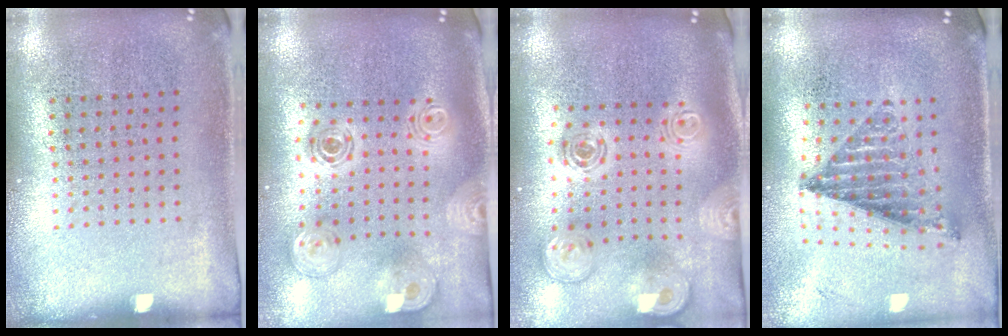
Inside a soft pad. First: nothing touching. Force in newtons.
{"total": 1.7, "press": 1.5, "slide": 0.8}
{"total": 2.3, "press": 1.8, "slide": 1.4}
{"total": 1.0, "press": 0.9, "slide": 0.4}